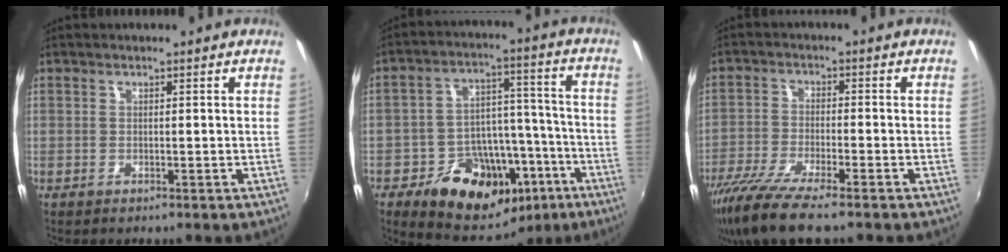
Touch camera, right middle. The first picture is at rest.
{"total": 19.6, "force": [-10.2, 13.4, 10.0], "torque": [-0.196, 0.031, -0.130]}
{"total": 10.2, "force": [-7.8, 1.2, 6.4], "torque": [-0.146, -0.036, -0.147]}